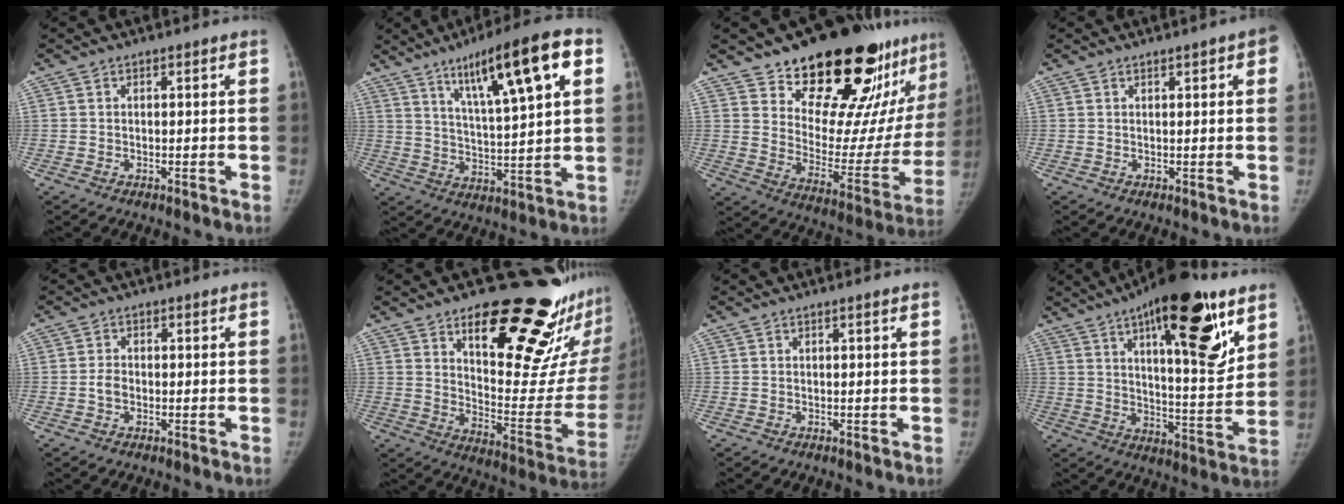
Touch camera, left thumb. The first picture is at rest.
{"total": 17.5, "force": [7.9, 3.3, 15.2], "torque": [-0.224, -0.015, 0.128]}
{"total": 27.6, "force": [19.7, 10.9, 15.9], "torque": [-0.184, -0.117, 0.286]}
{"total": 3.5, "force": [1.4, 1.2, 3.0], "torque": [-0.024, 0.002, 0.014]}
{"total": 2.3, "force": [-0.7, 1.8, 1.2], "torque": [-0.012, 0.007, -0.014]}
{"total": 28.6, "force": [17.9, 10.0, 19.9], "torque": [-0.226, -0.103, 0.260]}
{"total": 0.0}
{"total": 24.3, "force": [12.4, 8.2, 19.3], "torque": [-0.259, -0.046, 0.187]}